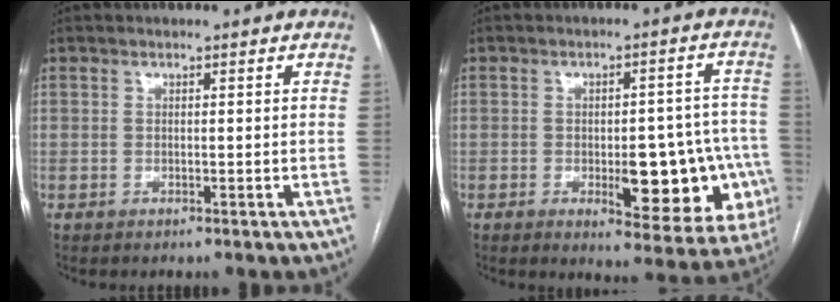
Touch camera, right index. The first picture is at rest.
{"total": 14.3, "force": [-3.7, 5.3, 12.7], "torque": [-0.112, 0.021, -0.033]}